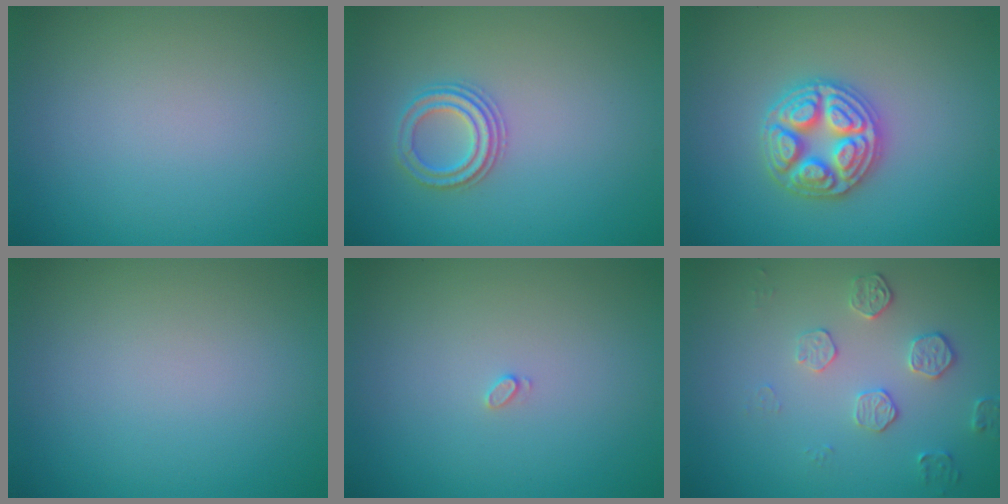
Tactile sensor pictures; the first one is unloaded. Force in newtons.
{"total": 2.2, "press": 2.1, "slide": 0.7}
{"total": 4.8, "press": 4.7, "slide": 0.6}
{"total": 0.0}
{"total": 0.6, "press": 0.6, "slide": 0.1}
{"total": 2.1, "press": 1.5, "slide": 1.4}